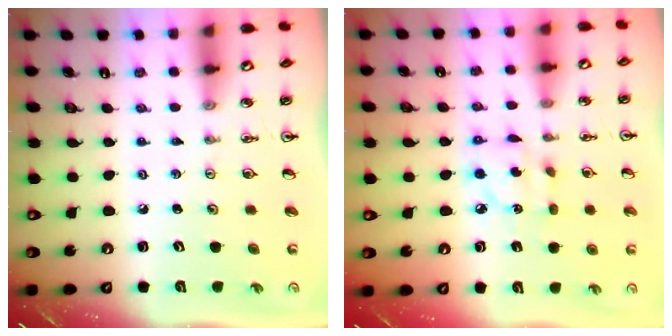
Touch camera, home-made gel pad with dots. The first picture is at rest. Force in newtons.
{"total": 6.2, "press": 6.2, "slide": 0.3}